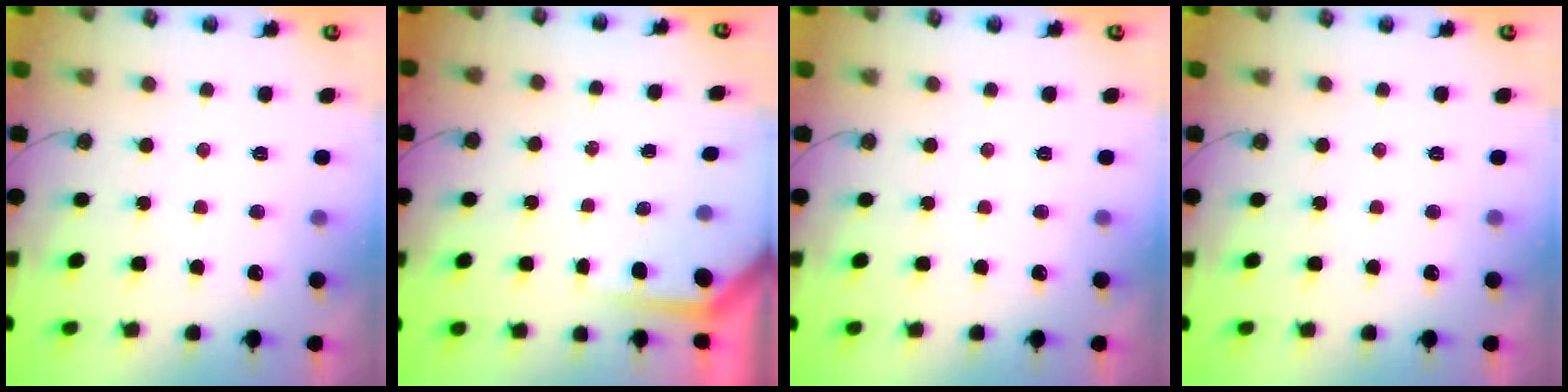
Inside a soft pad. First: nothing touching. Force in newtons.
{"total": 2.7, "press": 2.7, "slide": 0.4}
{"total": 0.0}
{"total": 0.0}